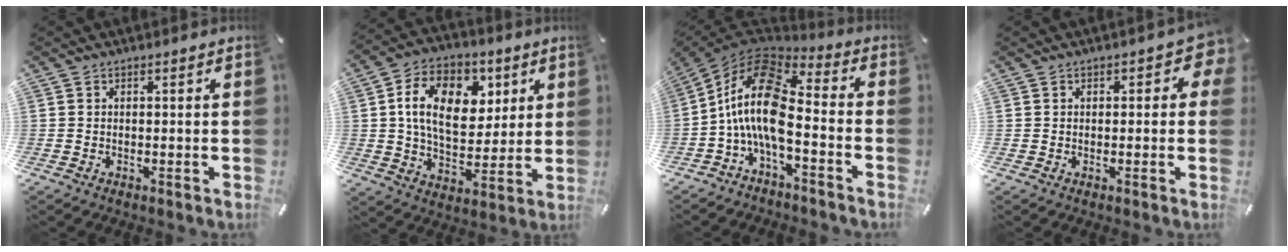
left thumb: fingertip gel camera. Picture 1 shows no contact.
{"total": 16.2, "force": [4.7, 11.3, 10.7], "torque": [-0.170, 0.003, 0.084]}
{"total": 16.9, "force": [-3.2, 8.6, 14.2], "torque": [-0.304, 0.008, -0.057]}
{"total": 4.0, "force": [1.2, 2.4, 3.0], "torque": [-0.026, 0.000, 0.015]}